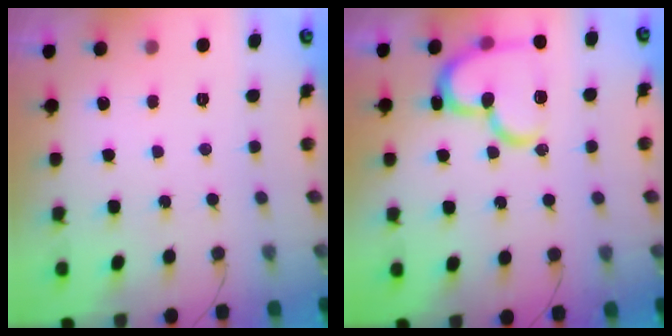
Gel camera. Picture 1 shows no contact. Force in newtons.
{"total": 17.3, "press": 17.2, "slide": 1.7}